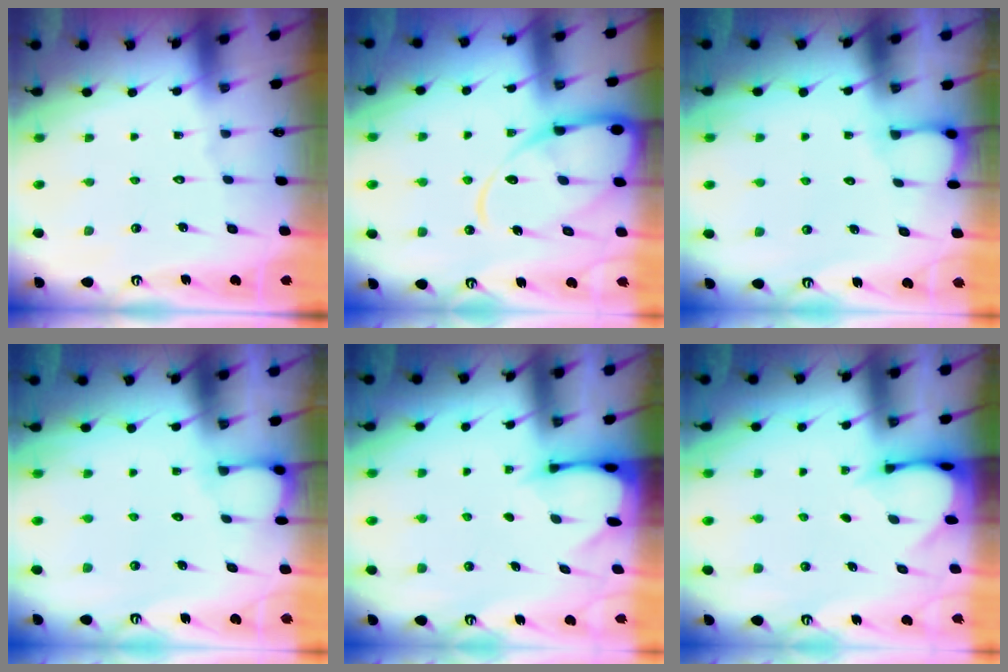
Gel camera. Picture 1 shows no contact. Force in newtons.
{"total": 14.1, "press": 14.0, "slide": 1.3}
{"total": 2.7, "press": 2.7, "slide": 0.3}
{"total": 2.7, "press": 2.7, "slide": 0.3}
{"total": 2.6, "press": 2.5, "slide": 0.3}
{"total": 3.2, "press": 3.2, "slide": 0.2}